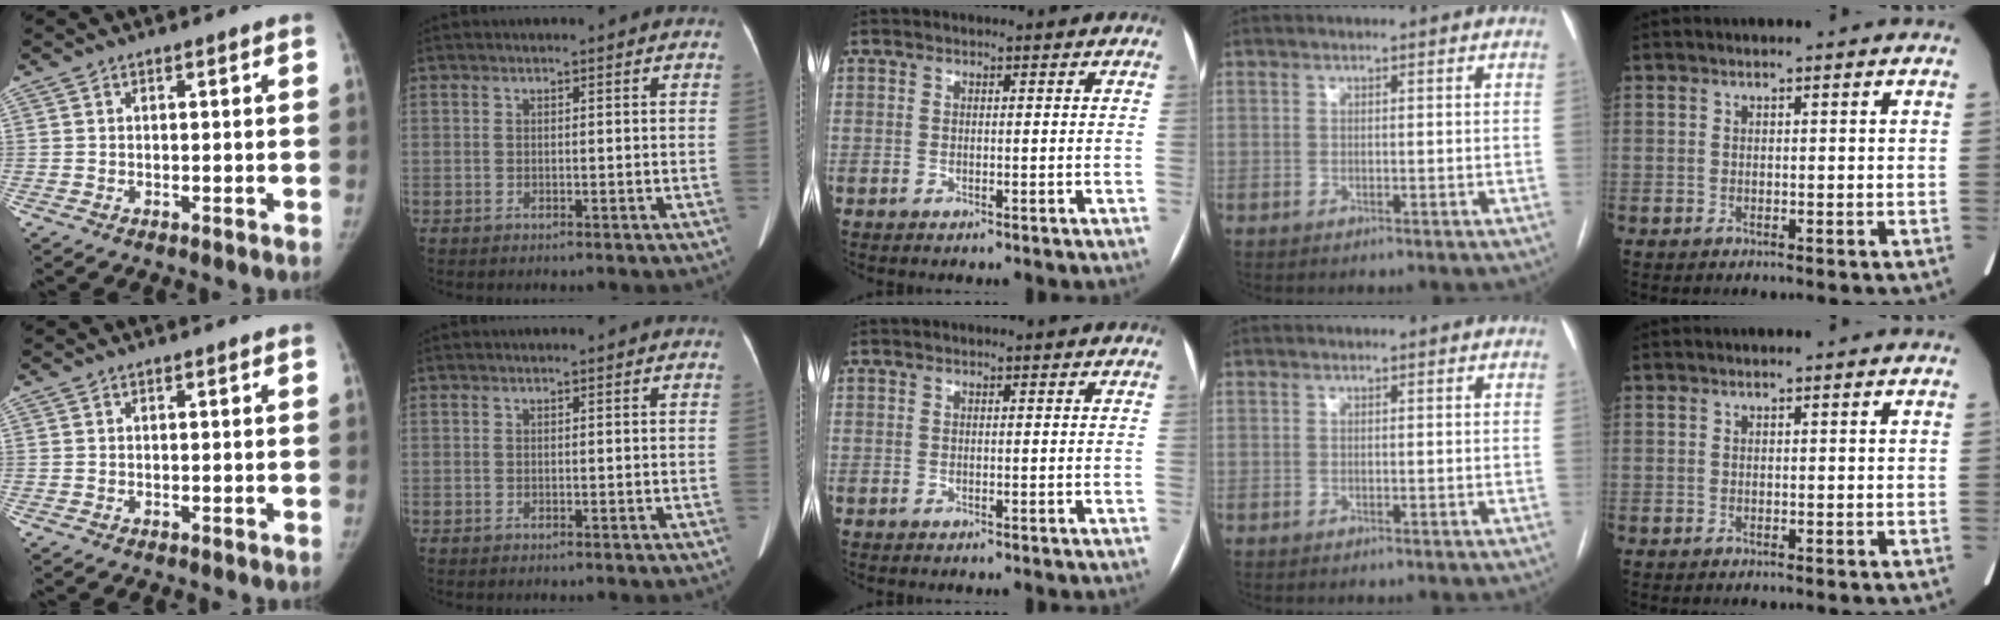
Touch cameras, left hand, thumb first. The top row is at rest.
{}